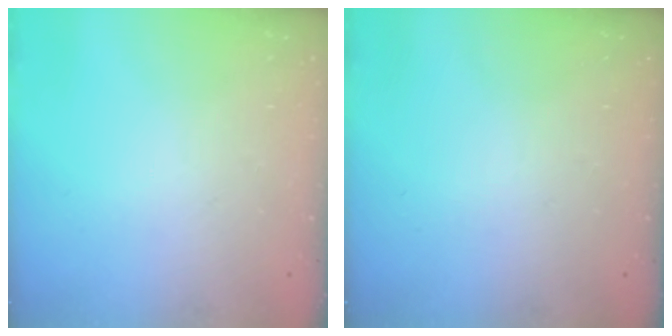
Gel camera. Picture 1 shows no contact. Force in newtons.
{"total": 0.0}